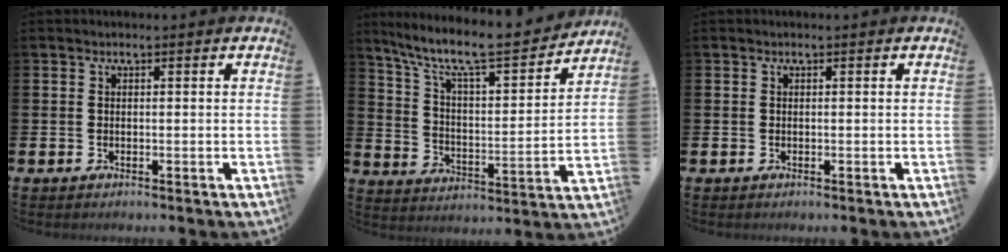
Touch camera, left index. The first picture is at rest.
{"total": 9.8, "force": [8.6, 1.7, 4.5], "torque": [-0.118, -0.059, 0.140]}
{"total": 0.0}